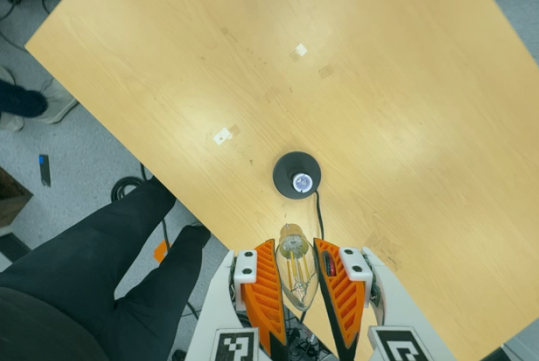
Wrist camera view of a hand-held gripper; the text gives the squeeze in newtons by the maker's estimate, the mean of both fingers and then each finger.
{"total": 10.3, "left": 10.2, "right": 10.5}